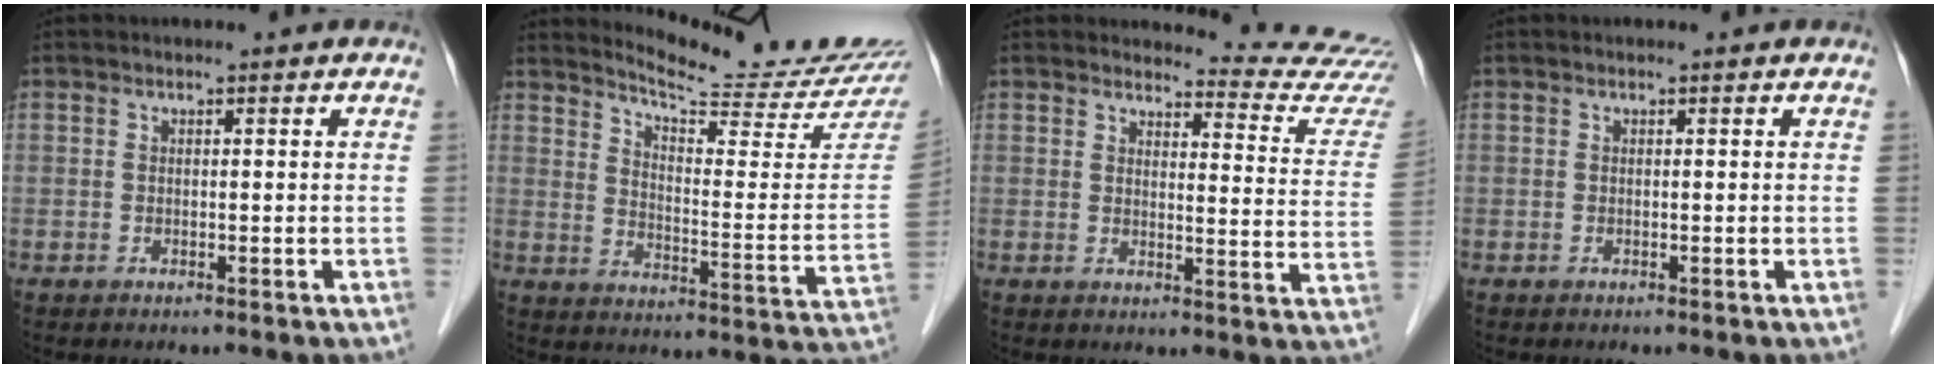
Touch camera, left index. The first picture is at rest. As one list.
[{"total": 17.9, "force": [17.4, -1.1, 4.1], "torque": [-0.072, -0.114, 0.222]}, {"total": 13.1, "force": [13.1, -0.4, 0.7], "torque": [0.010, -0.119, 0.121]}, {"total": 0.0}]